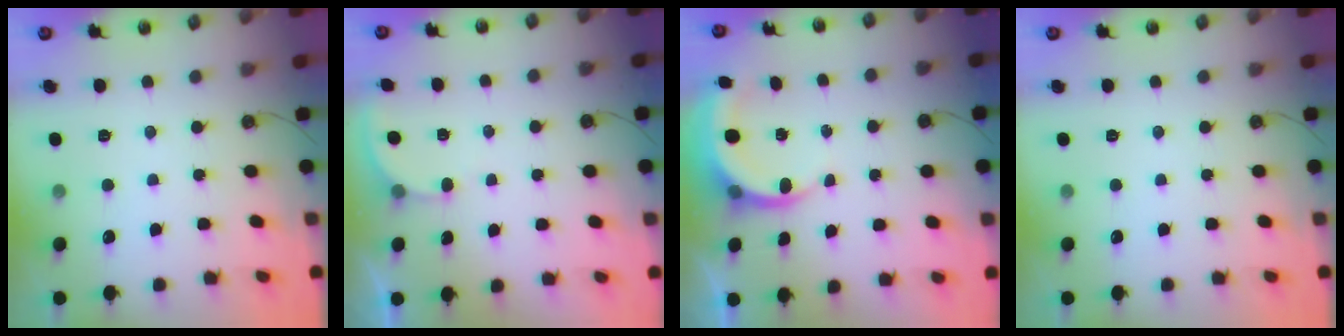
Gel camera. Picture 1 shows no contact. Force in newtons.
{"total": 2.7, "press": 2.7, "slide": 0.3}
{"total": 4.9, "press": 4.9, "slide": 0.1}
{"total": 0.0}